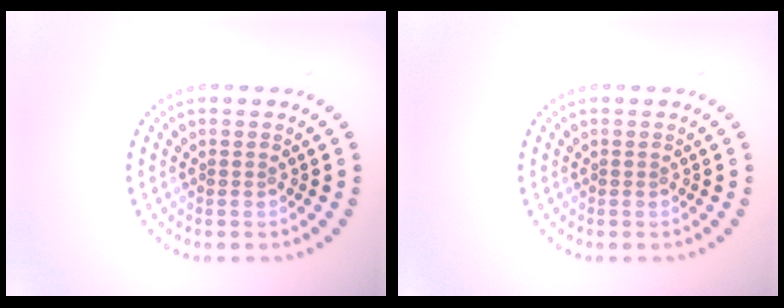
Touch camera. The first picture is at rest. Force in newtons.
{"total": 0.0}